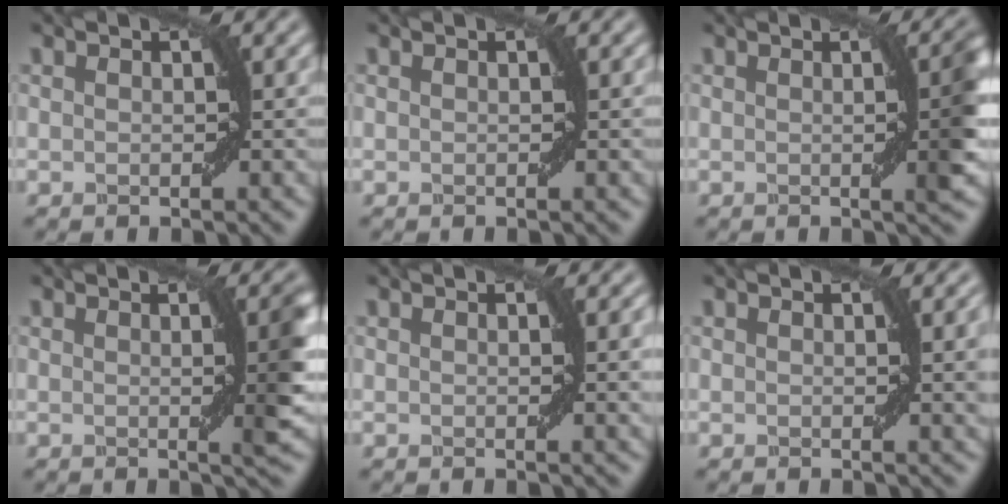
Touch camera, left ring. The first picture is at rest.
{"total": 0.0}
{"total": 5.2, "force": [0.2, 1.2, 5.1], "torque": [-0.047, 0.009, 0.002]}
{"total": 5.1, "force": [0.3, 1.1, 5.0], "torque": [-0.052, 0.005, 0.002]}
{"total": 2.3, "force": [0.4, 0.3, 2.3], "torque": [-0.026, 0.000, 0.007]}
{"total": 2.9, "force": [0.7, 0.6, 2.8], "torque": [-0.029, 0.003, 0.011]}